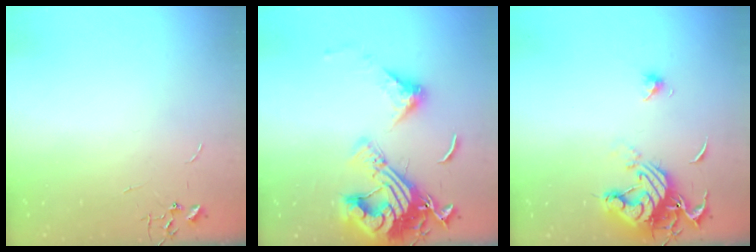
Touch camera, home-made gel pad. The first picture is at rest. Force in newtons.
{"total": 18.8, "press": 18.7, "slide": 1.8}
{"total": 14.0, "press": 14.0, "slide": 1.1}